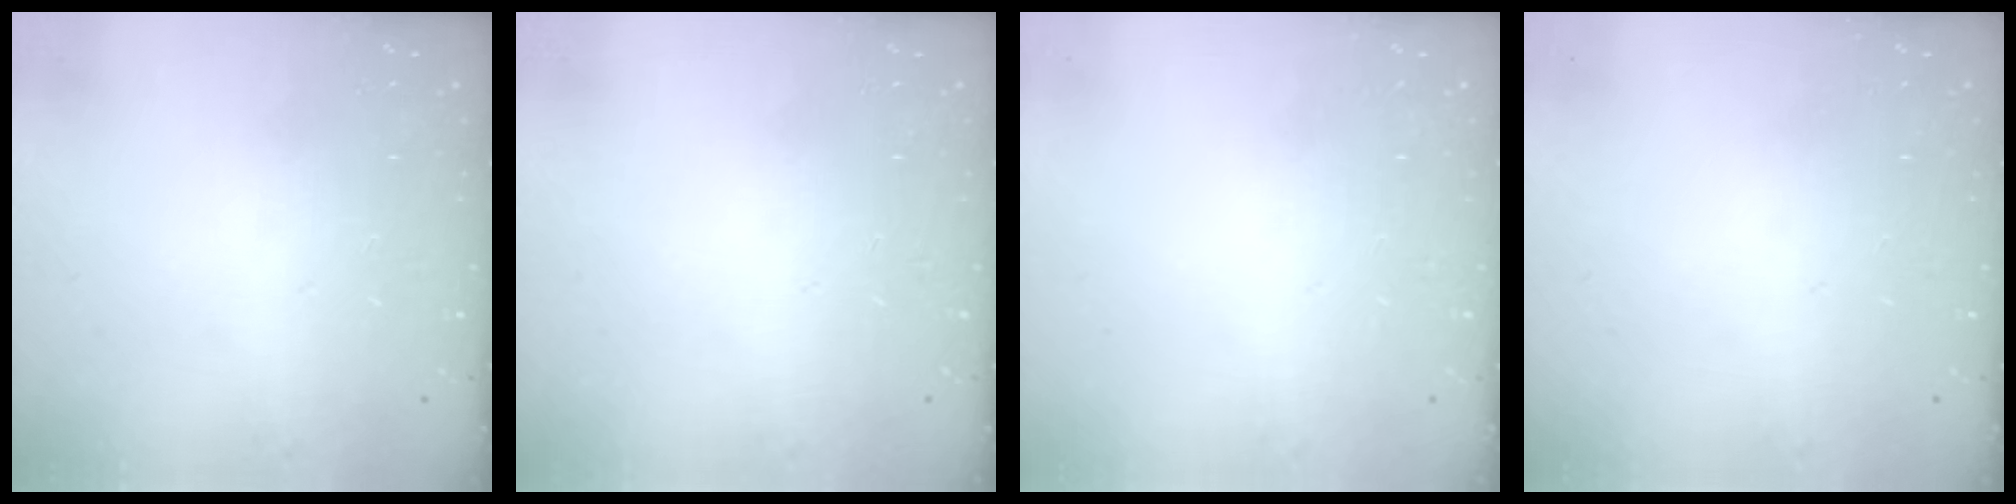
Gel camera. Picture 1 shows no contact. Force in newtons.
{"total": 0.0}
{"total": 0.0}
{"total": 0.0}